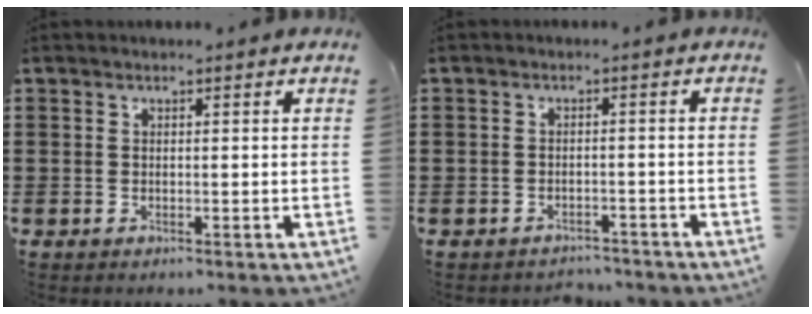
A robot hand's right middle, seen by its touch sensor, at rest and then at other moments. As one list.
[{"total": 2.1, "force": [-2.0, 0.4, -0.4], "torque": [-0.002, 0.000, -0.048]}]